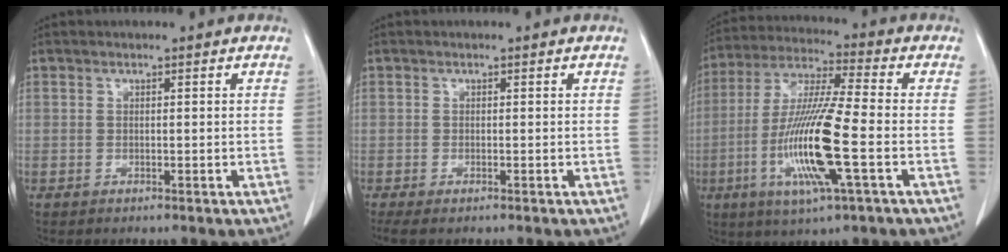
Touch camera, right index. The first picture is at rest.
{"total": 2.0, "force": [-1.5, 0.4, 1.2], "torque": [-0.018, -0.007, -0.022]}
{"total": 15.5, "force": [-4.1, 0.6, 15.0], "torque": [-0.308, -0.016, -0.080]}